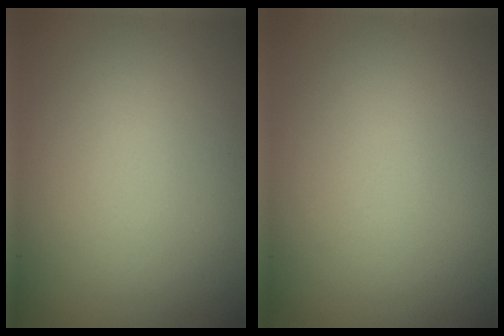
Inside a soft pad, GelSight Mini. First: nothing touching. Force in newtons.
{"total": 0.0}